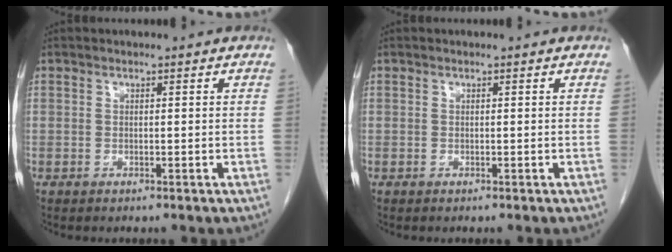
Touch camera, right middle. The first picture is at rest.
{"total": 0.0}